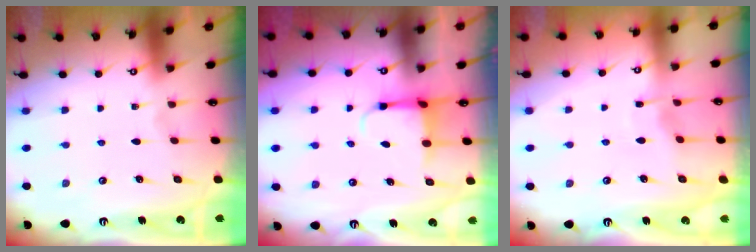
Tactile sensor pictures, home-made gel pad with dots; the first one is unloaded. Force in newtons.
{"total": 3.9, "press": 3.7, "slide": 1.2}
{"total": 3.9, "press": 3.8, "slide": 0.5}